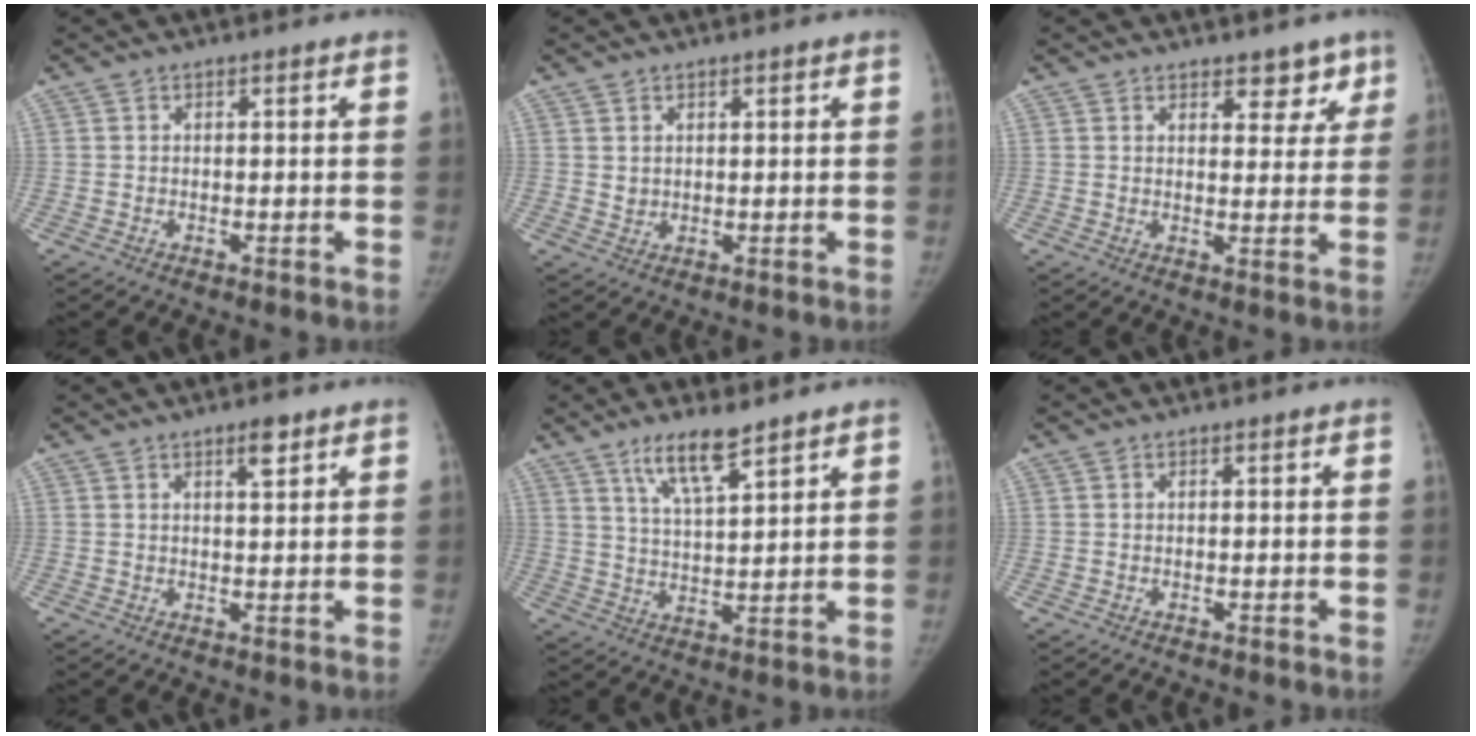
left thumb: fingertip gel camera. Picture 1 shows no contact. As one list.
[{"total": 1.8, "force": [0.9, 1.4, 0.4], "torque": [0.006, -0.007, 0.016]}, {"total": 4.9, "force": [3.4, 2.8, 2.2], "torque": [0.010, -0.019, 0.045]}, {"total": 3.1, "force": [1.9, 0.9, 2.3], "torque": [-0.029, -0.011, 0.030]}, {"total": 8.3, "force": [5.8, 1.9, 5.6], "torque": [-0.094, -0.036, 0.112]}, {"total": 0.0}]